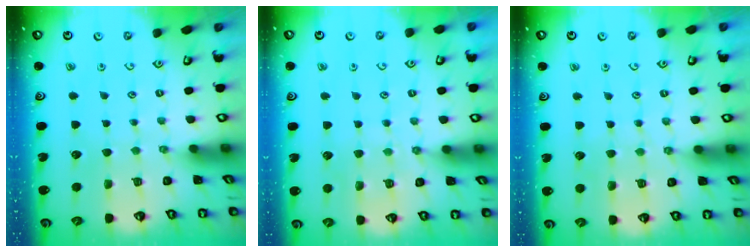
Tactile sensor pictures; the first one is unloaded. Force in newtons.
{"total": 5.8, "press": 5.7, "slide": 0.8}
{"total": 3.7, "press": 3.7, "slide": 0.4}